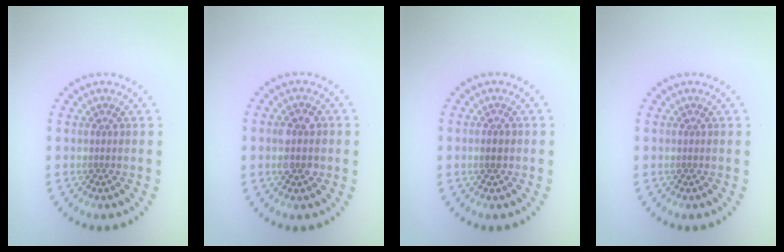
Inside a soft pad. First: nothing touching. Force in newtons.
{"total": 2.7, "press": 2.7, "slide": 0.2}
{"total": 1.2, "press": 1.2, "slide": 0.3}
{"total": 0.0}